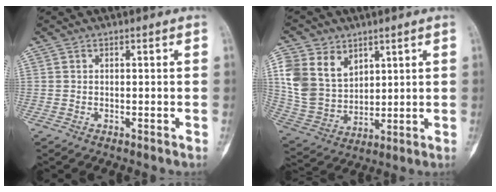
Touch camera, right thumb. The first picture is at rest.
{"total": 14.0, "force": [5.8, 10.3, 7.5], "torque": [-0.131, -0.021, 0.130]}